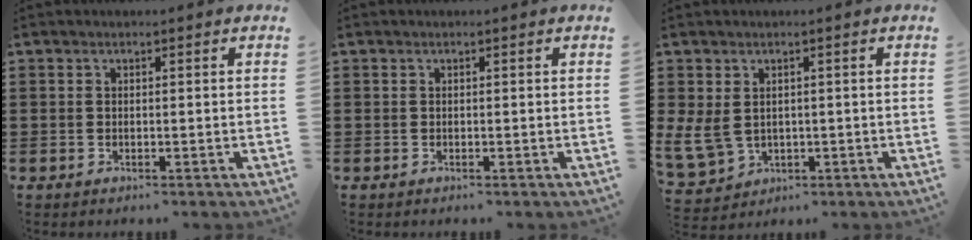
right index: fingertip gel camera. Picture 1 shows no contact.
{"total": 0.0}
{"total": 4.5, "force": [0.9, 3.7, 2.3], "torque": [-0.076, 0.001, 0.016]}